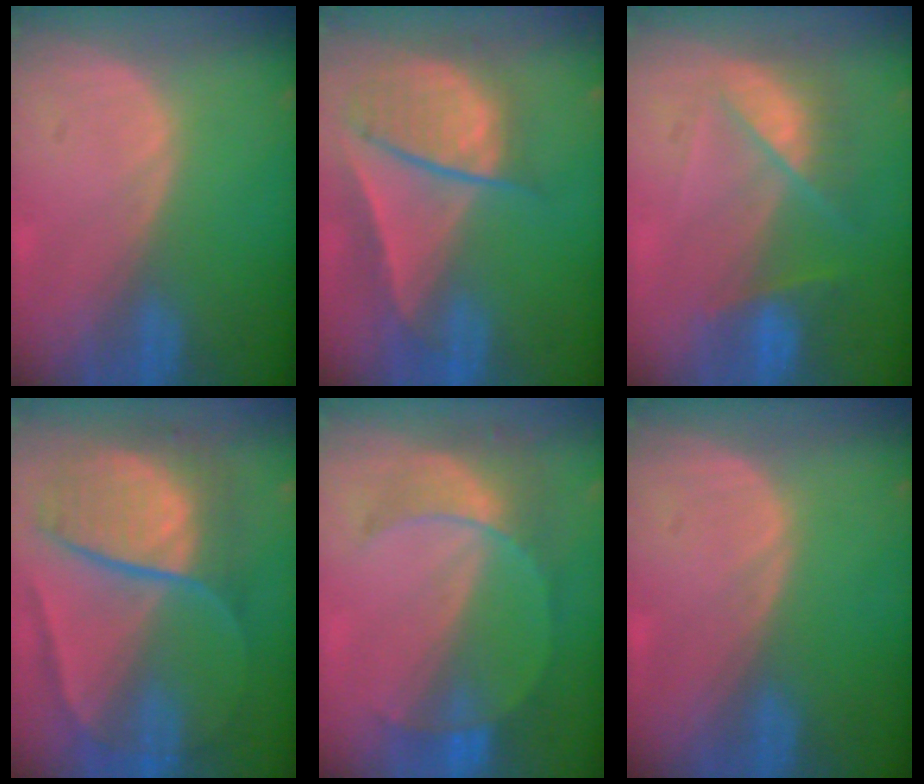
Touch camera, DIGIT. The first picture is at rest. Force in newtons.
{"total": 9.4, "press": 8.1, "slide": 4.8}
{"total": 7.3, "press": 6.6, "slide": 3.3}
{"total": 10.4, "press": 10.3, "slide": 1.1}
{"total": 7.6, "press": 6.7, "slide": 3.6}
{"total": 0.0}